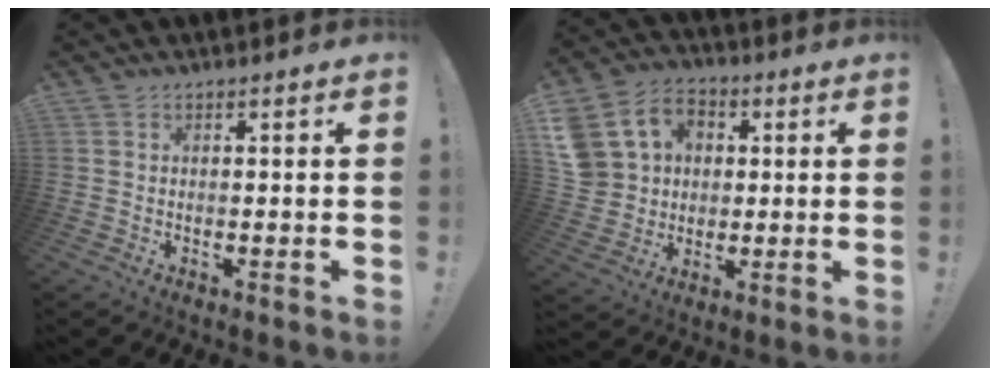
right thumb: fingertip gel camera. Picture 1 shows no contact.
{"total": 14.4, "force": [2.9, 12.8, 5.9], "torque": [-0.096, 0.004, 0.069]}